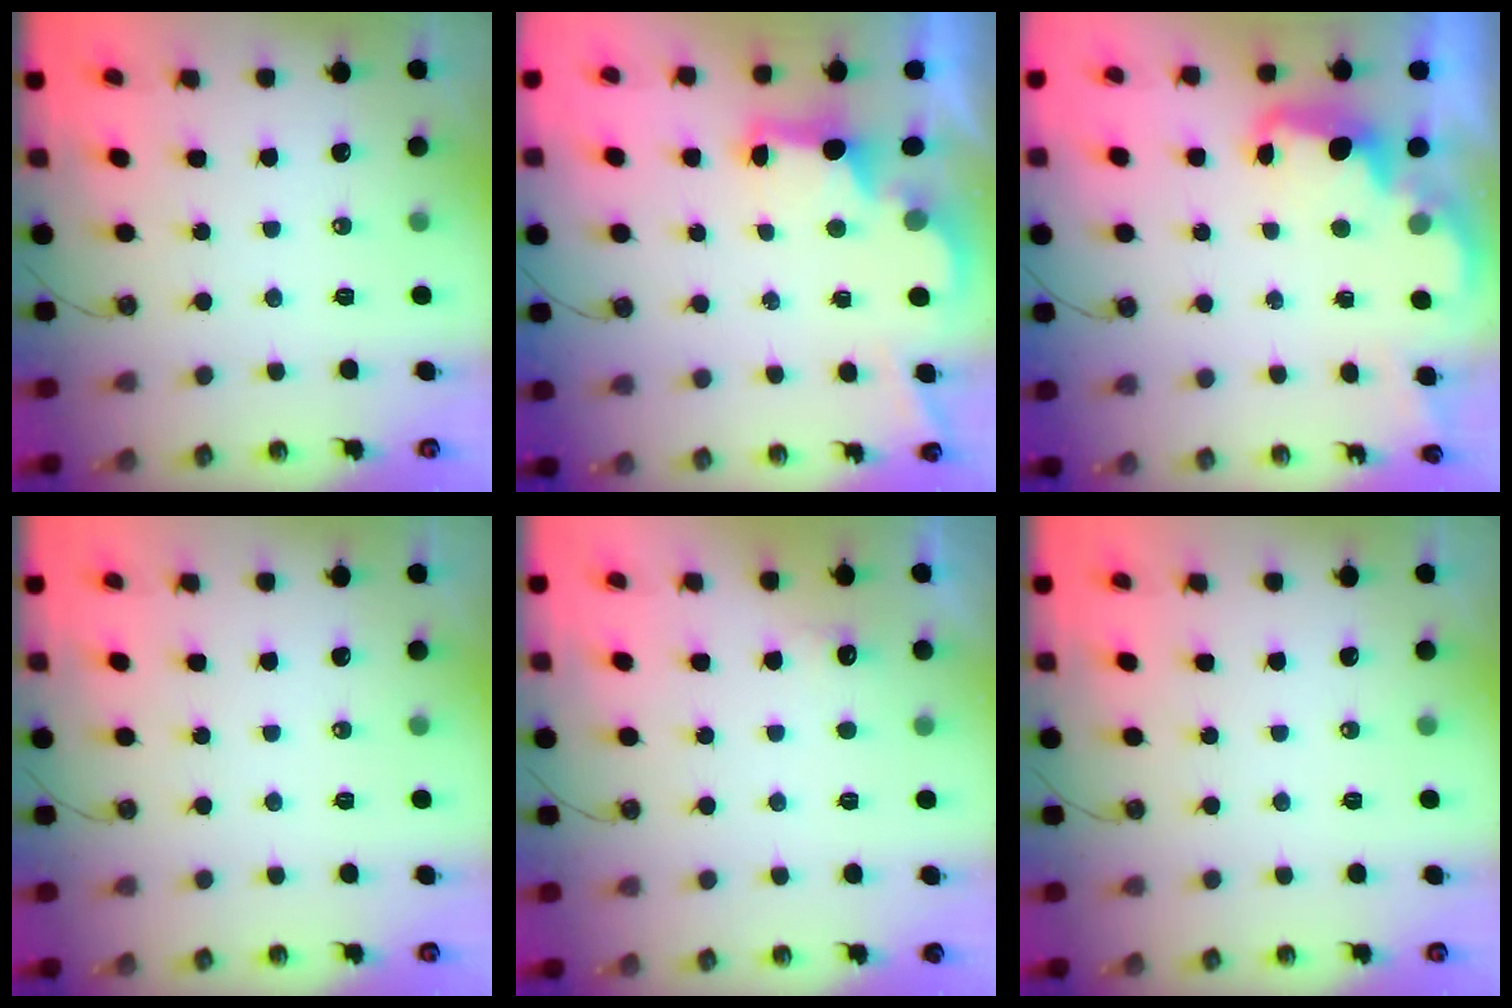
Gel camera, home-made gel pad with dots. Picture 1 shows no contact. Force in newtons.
{"total": 2.9, "press": 2.7, "slide": 0.9}
{"total": 2.7, "press": 2.6, "slide": 0.7}
{"total": 0.0}
{"total": 4.5, "press": 4.3, "slide": 1.2}
{"total": 0.0}